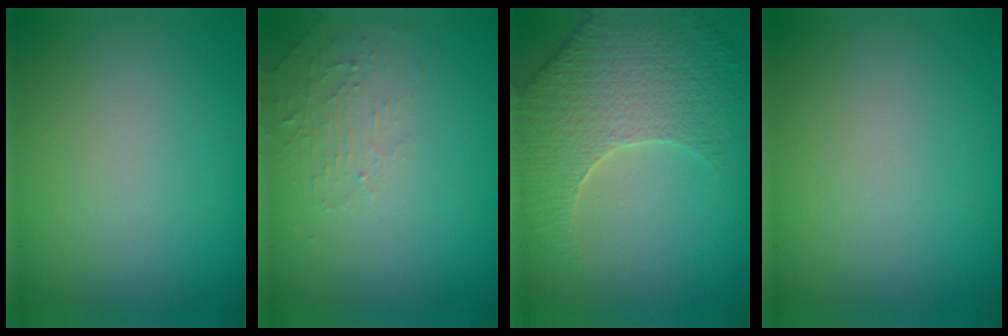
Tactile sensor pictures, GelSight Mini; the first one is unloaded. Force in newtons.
{"total": 2.0, "press": 1.9, "slide": 0.4}
{"total": 6.3, "press": 5.2, "slide": 3.6}
{"total": 0.0}